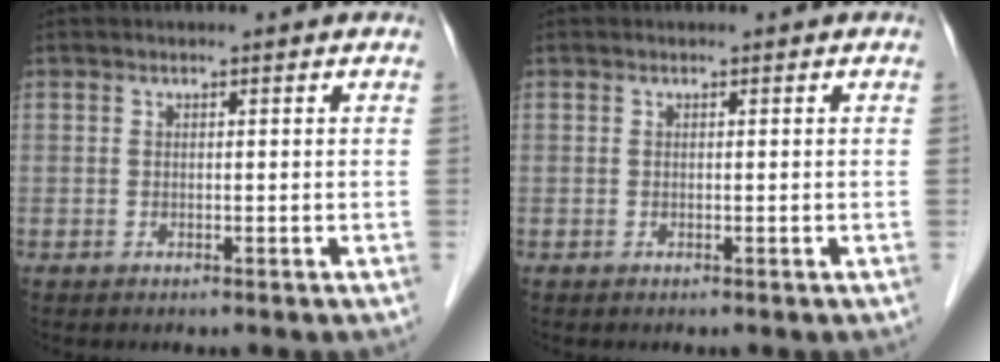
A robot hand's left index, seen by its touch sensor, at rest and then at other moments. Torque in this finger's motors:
{"motor_torque": [0.01, 0.00, -0.01, 0.00]}